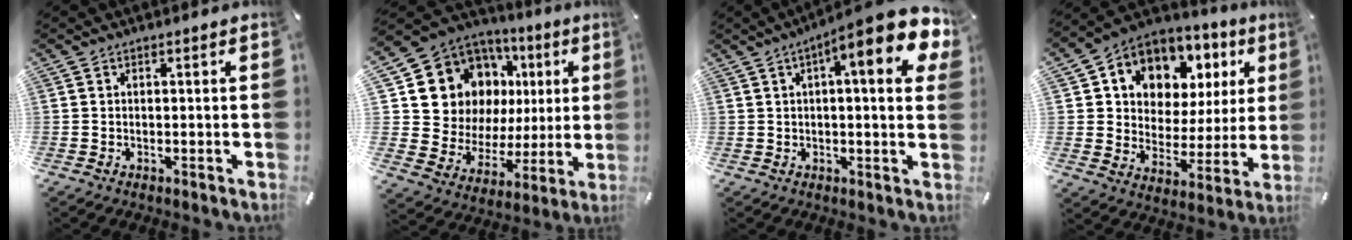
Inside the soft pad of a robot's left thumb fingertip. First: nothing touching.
{"total": 16.0, "force": [6.8, 12.7, 6.9], "torque": [-0.125, -0.049, 0.146]}
{"total": 14.4, "force": [6.2, 3.5, 12.5], "torque": [-0.173, -0.033, 0.092]}
{"total": 9.1, "force": [5.1, 7.4, 1.8], "torque": [-0.050, -0.047, 0.095]}